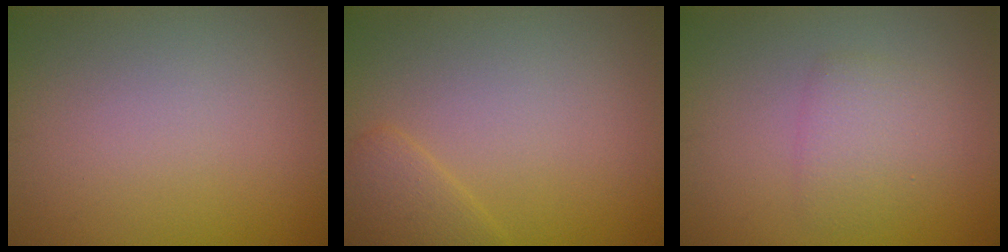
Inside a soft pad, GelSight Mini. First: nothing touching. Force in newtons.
{"total": 1.8, "press": 1.8, "slide": 0.1}
{"total": 2.4, "press": 2.4, "slide": 0.1}